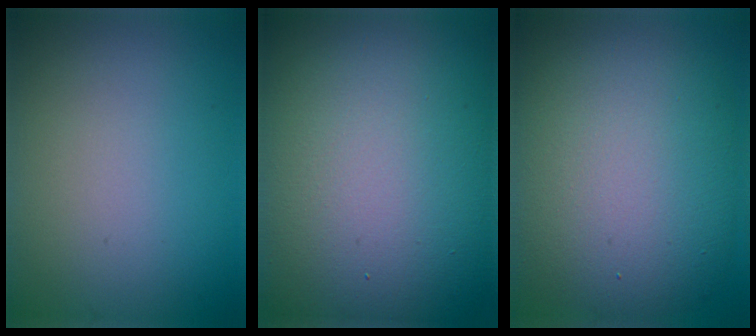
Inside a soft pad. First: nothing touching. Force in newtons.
{"total": 22.5, "press": 22.4, "slide": 1.6}
{"total": 12.0, "press": 12.0, "slide": 1.1}